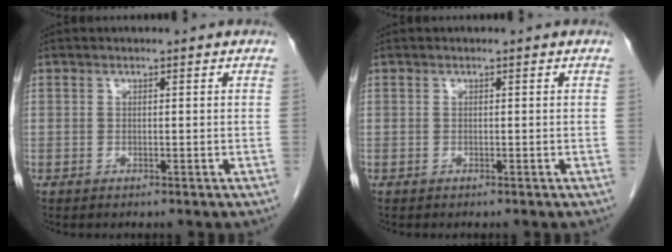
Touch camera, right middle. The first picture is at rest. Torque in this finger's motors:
{"motor_torque": [-0.12, -0.20, -0.07, -0.01]}